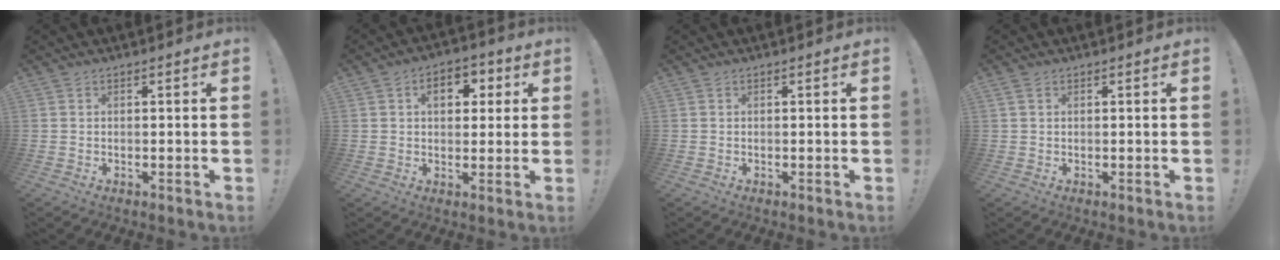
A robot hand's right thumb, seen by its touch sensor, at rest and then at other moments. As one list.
[{"total": 7.7, "force": [2.0, 5.3, 5.2], "torque": [-0.054, -0.001, 0.026]}, {"total": 0.0}, {"total": 1.5, "force": [0.7, 0.8, 1.0], "torque": [-0.021, 0.002, 0.014]}]